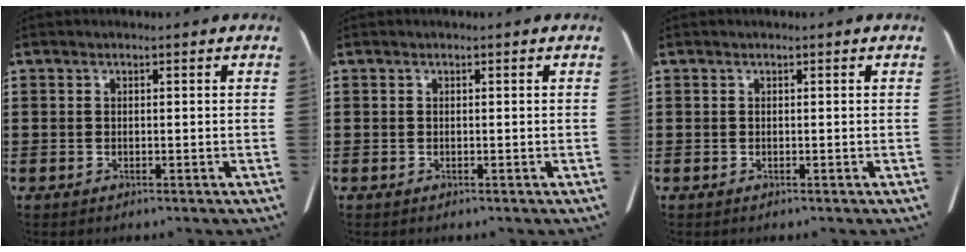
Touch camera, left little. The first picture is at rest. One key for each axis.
{"total": 0.0}
{"total": 0.0}